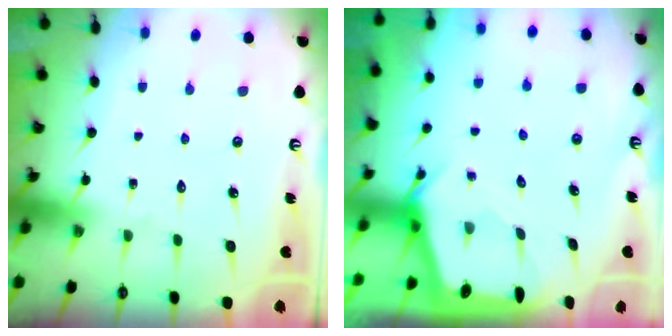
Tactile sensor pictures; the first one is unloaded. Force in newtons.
{"total": 2.5, "press": 2.4, "slide": 0.3}